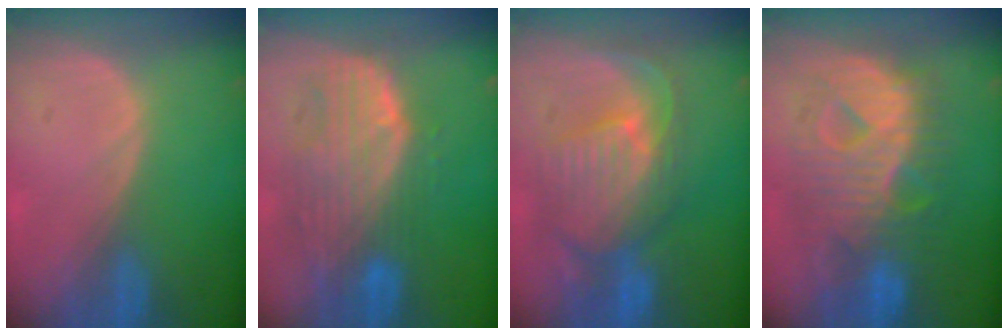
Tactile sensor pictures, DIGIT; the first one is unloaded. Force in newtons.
{"total": 10.6, "press": 9.1, "slide": 5.4}
{"total": 10.6, "press": 9.4, "slide": 4.9}
{"total": 12.1, "press": 12.0, "slide": 1.4}